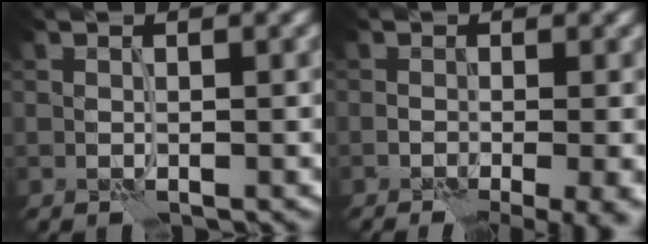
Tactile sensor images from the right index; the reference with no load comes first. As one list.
[{"total": 5.9, "force": [-2.5, 2.2, 4.9], "torque": [-0.038, -0.012, -0.027]}]